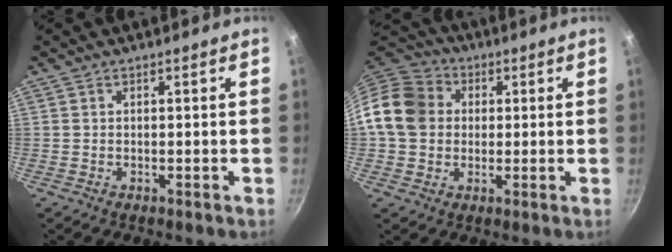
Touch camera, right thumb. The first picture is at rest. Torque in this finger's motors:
{"motor_torque": [0.90, 0.92, 1.23, -0.49, 0.16]}